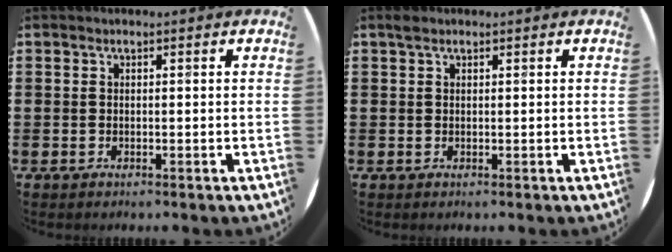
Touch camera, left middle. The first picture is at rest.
{"total": 0.8, "force": [0.6, 0.4, 0.3], "torque": [0.000, -0.001, 0.009]}